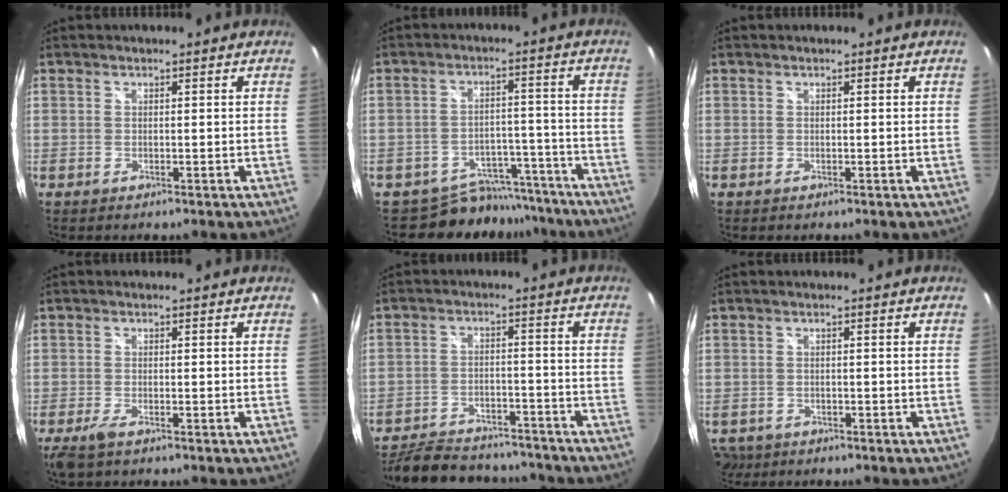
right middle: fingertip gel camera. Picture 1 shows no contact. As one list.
[{"total": 10.2, "force": [-9.1, 4.6, 0.3], "torque": [-0.009, 0.027, -0.123]}, {"total": 0.0}, {"total": 3.1, "force": [-2.1, 0.8, 2.1], "torque": [-0.052, -0.010, -0.040]}, {"total": 18.2, "force": [-15.7, 6.2, 6.7], "torque": [-0.153, 0.001, -0.218]}, {"total": 5.8, "force": [-3.3, 4.1, 2.4], "torque": [-0.063, -0.016, -0.051]}]